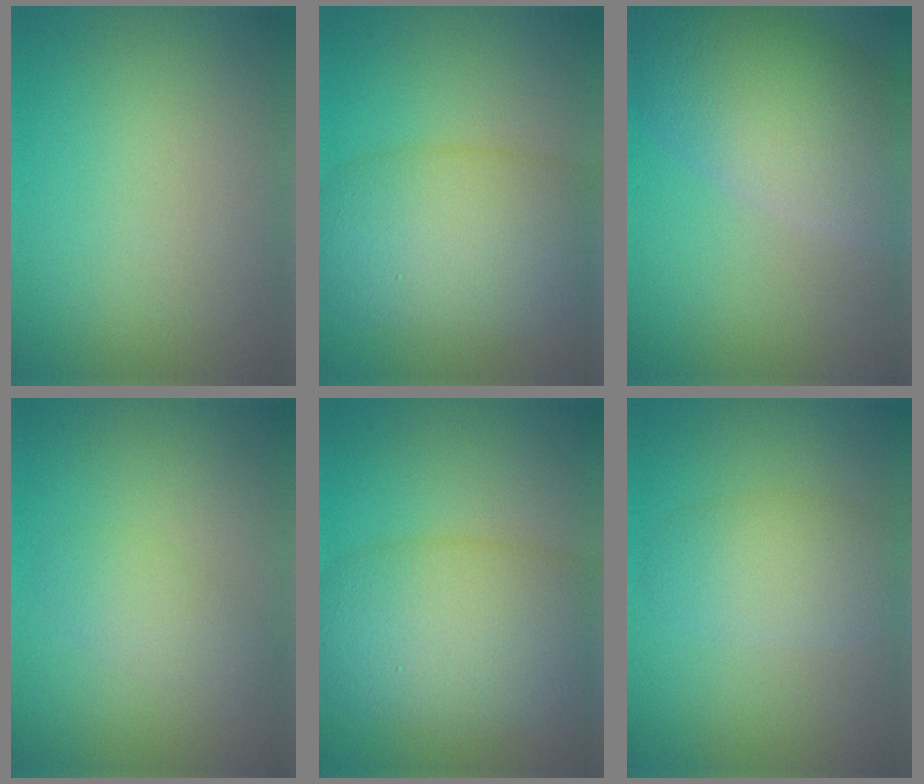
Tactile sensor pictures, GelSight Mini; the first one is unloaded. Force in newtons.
{"total": 10.6, "press": 10.6, "slide": 0.3}
{"total": 9.6, "press": 9.6, "slide": 0.5}
{"total": 2.2, "press": 2.2, "slide": 0.0}
{"total": 10.6, "press": 10.6, "slide": 0.3}
{"total": 2.7, "press": 2.7, "slide": 0.3}